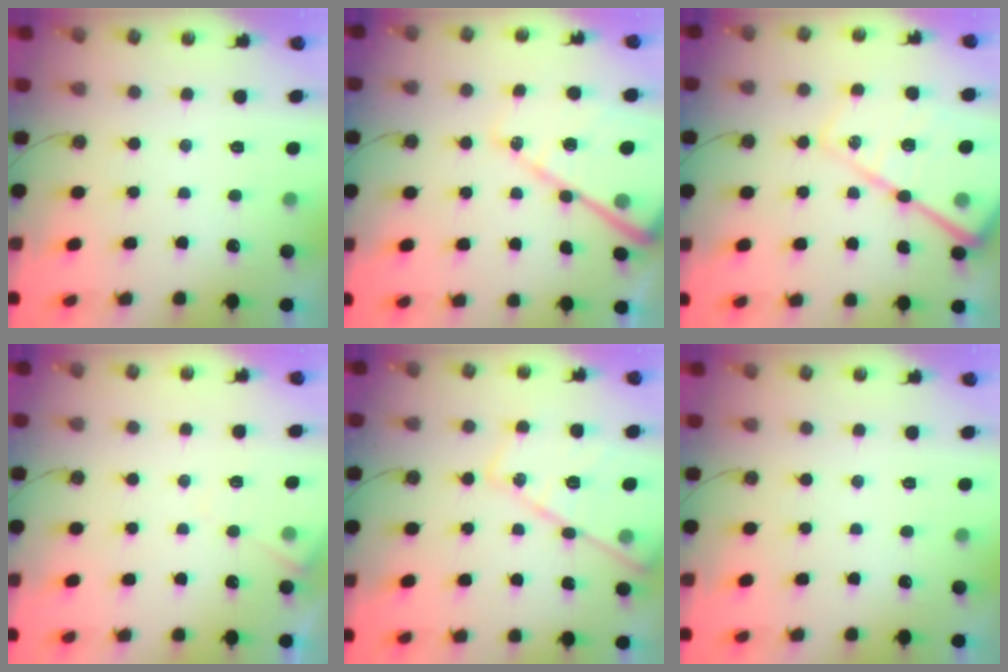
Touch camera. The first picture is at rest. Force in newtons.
{"total": 16.9, "press": 16.8, "slide": 1.7}
{"total": 21.2, "press": 21.0, "slide": 2.6}
{"total": 6.1, "press": 6.1, "slide": 0.8}
{"total": 16.3, "press": 16.2, "slide": 1.7}
{"total": 0.0}